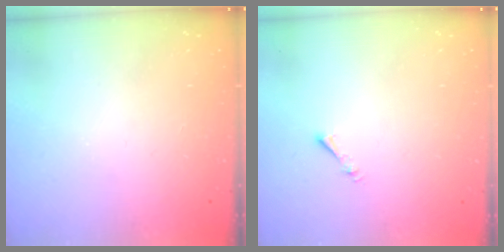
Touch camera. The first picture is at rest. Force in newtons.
{"total": 0.8, "press": 0.7, "slide": 0.3}